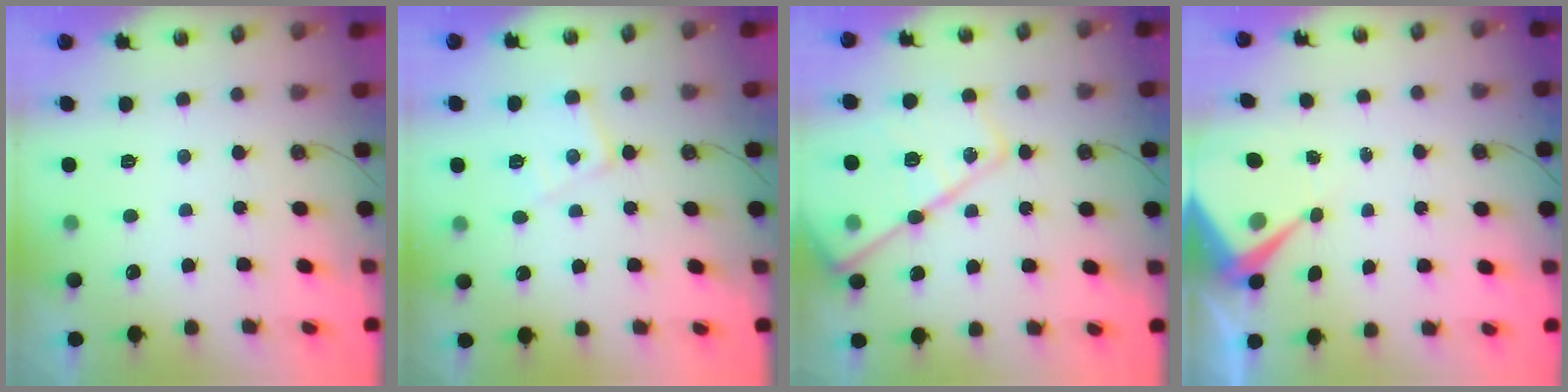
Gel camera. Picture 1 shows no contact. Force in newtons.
{"total": 9.1, "press": 9.1, "slide": 0.6}
{"total": 21.7, "press": 21.6, "slide": 1.6}
{"total": 6.9, "press": 6.9, "slide": 0.4}